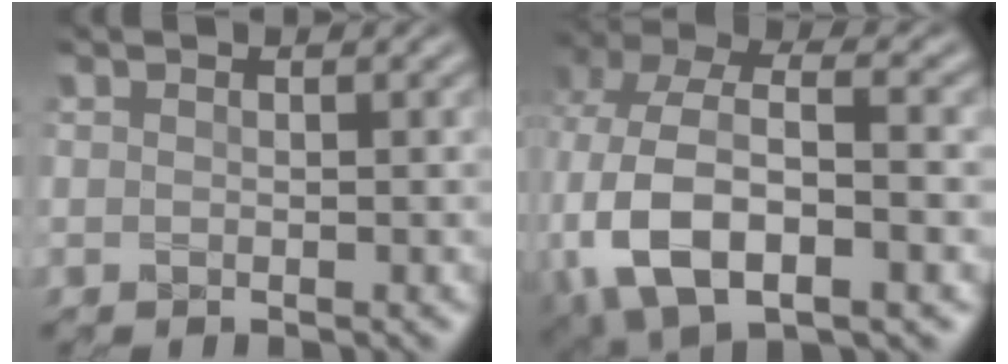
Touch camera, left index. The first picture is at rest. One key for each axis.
{"total": 12.4, "fx": -2.6, "fy": 7.4, "fz": 9.6, "tx": -0.213, "ty": -0.006, "tz": -0.029}